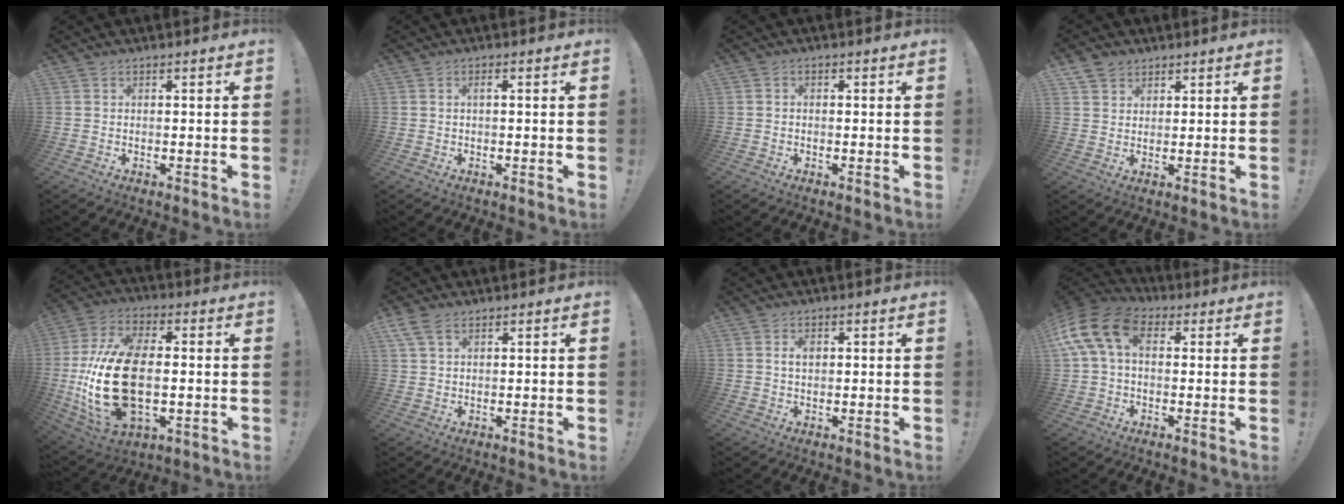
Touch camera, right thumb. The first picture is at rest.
{"total": 1.3, "force": [0.0, 0.1, 1.3], "torque": [-0.031, 0.005, 0.000]}
{"total": 0.9, "force": [-0.6, 0.5, 0.5], "torque": [-0.012, 0.005, -0.010]}
{"total": 4.3, "force": [3.0, 3.0, 0.8], "torque": [-0.019, -0.010, 0.058]}
{"total": 22.9, "force": [-2.1, 13.4, 18.5], "torque": [-0.379, 0.007, -0.023]}
{"total": 4.7, "force": [2.6, 2.3, 3.1], "torque": [-0.071, 0.002, 0.053]}
{"total": 2.1, "force": [0.5, 1.3, 1.6], "torque": [-0.032, 0.006, 0.008]}
{"total": 14.7, "force": [3.8, 9.3, 10.8], "torque": [-0.219, 0.008, 0.073]}